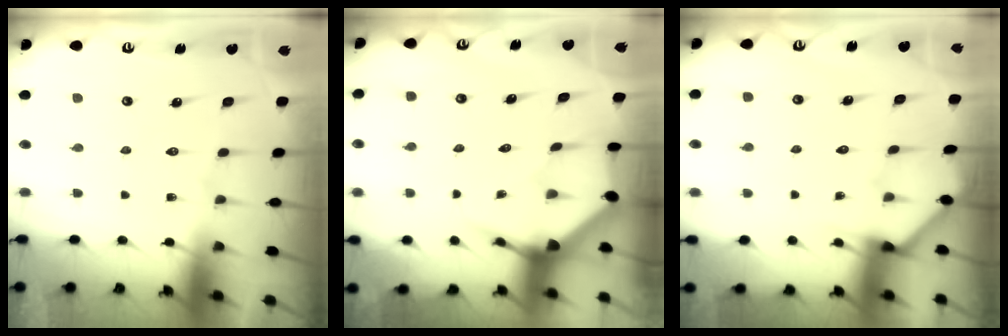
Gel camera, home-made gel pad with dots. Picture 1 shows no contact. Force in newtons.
{"total": 4.0, "press": 3.9, "slide": 0.5}
{"total": 2.6, "press": 2.6, "slide": 0.2}